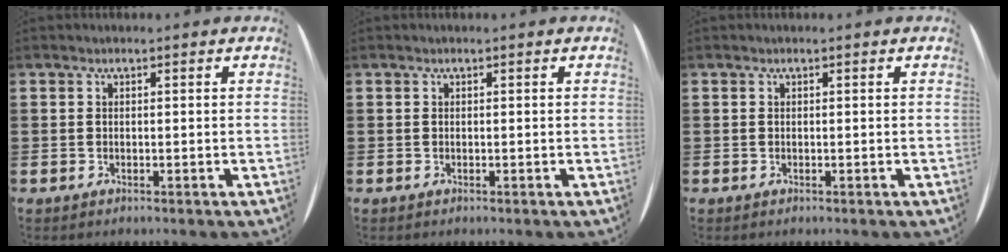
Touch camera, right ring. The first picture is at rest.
{"total": 0.0}
{"total": 0.0}